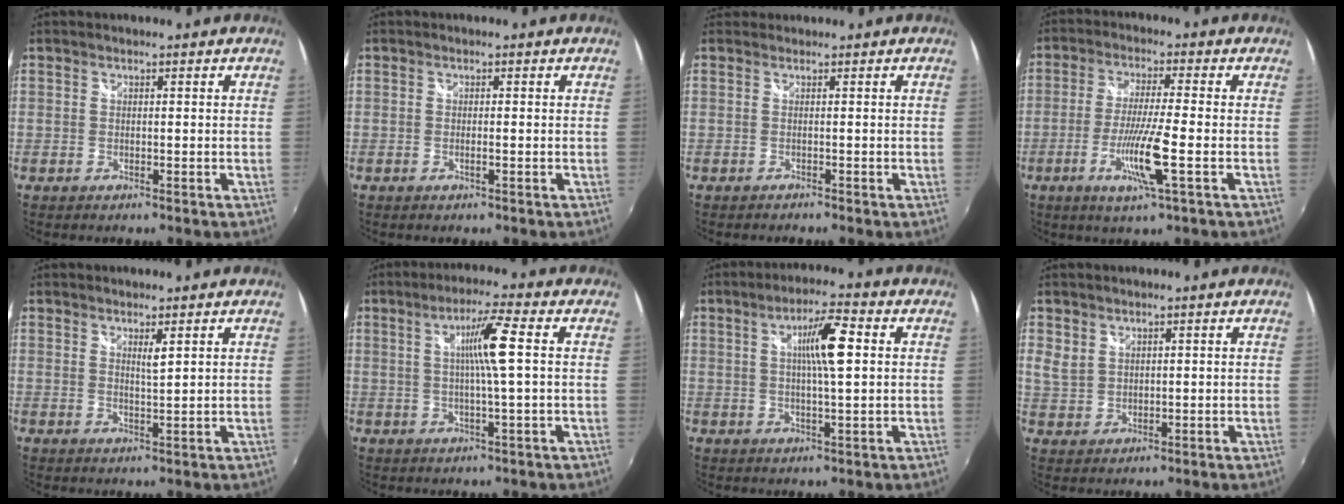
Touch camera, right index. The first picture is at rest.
{"total": 0.7, "force": [-0.3, -0.1, 0.6], "torque": [-0.012, -0.001, -0.006]}
{"total": 1.2, "force": [0.1, 1.1, 0.4], "torque": [-0.012, -0.003, -0.002]}
{"total": 8.8, "force": [-3.0, -0.4, 8.2], "torque": [-0.163, -0.015, -0.057]}
{"total": 1.9, "force": [1.1, 0.0, 1.6], "torque": [-0.026, -0.003, 0.016]}
{"total": 7.2, "force": [1.0, -0.6, 7.0], "torque": [-0.121, 0.002, 0.019]}
{"total": 7.7, "force": [1.6, 1.0, 7.5], "torque": [-0.124, 0.006, 0.026]}
{"total": 3.2, "force": [1.7, 2.4, 1.3], "torque": [-0.020, 0.000, 0.038]}